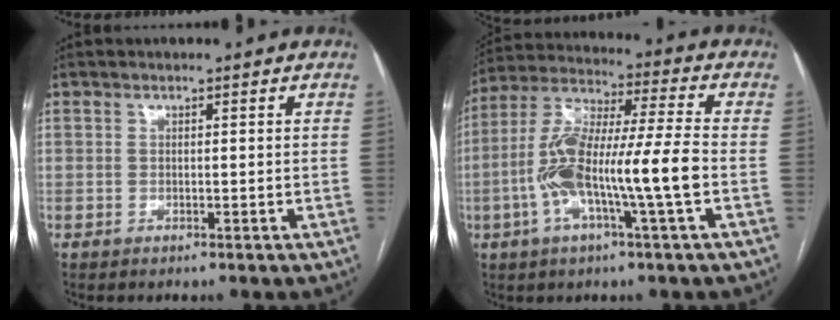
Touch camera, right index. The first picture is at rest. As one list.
[{"total": 15.0, "force": [-3.6, 0.8, 14.5], "torque": [-0.289, 0.010, -0.071]}]